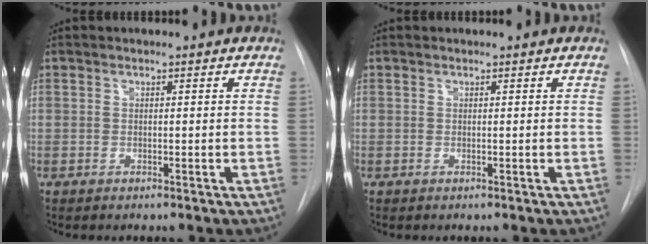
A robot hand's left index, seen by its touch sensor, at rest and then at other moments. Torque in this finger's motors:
{"motor_torque": [0.00, 0.00, 0.03, 0.00]}